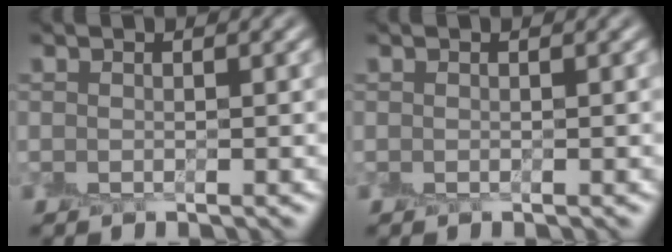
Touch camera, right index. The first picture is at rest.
{"total": 0.0}